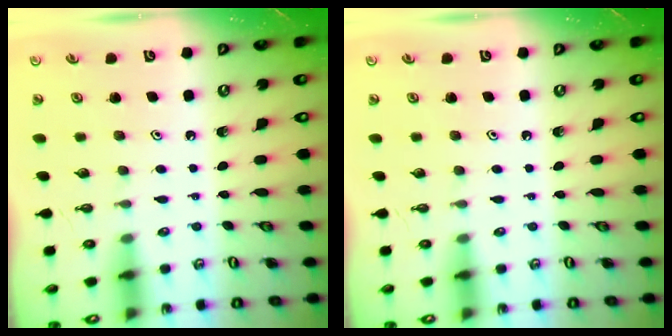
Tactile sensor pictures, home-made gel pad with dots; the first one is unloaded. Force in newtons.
{"total": 0.0}